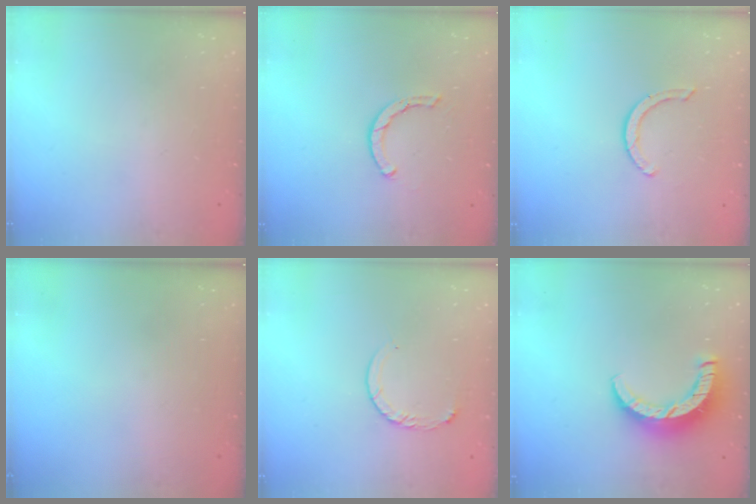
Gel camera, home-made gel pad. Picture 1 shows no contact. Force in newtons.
{"total": 1.6, "press": 1.6, "slide": 0.1}
{"total": 3.1, "press": 3.1, "slide": 0.1}
{"total": 0.0}
{"total": 5.7, "press": 5.7, "slide": 0.6}
{"total": 9.4, "press": 9.4, "slide": 0.8}